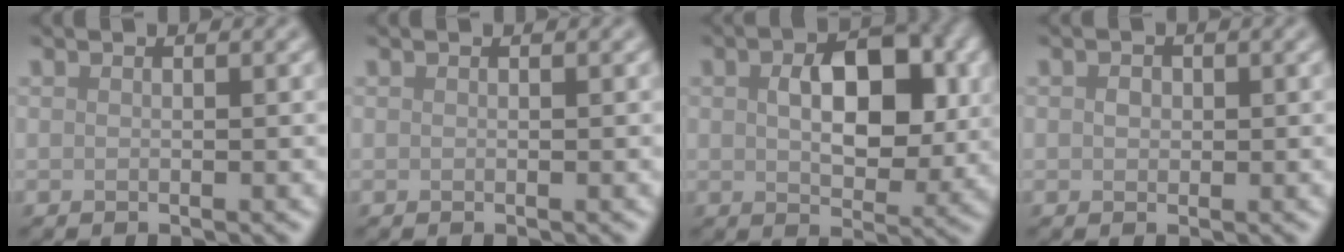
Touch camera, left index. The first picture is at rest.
{"total": 0.0}
{"total": 7.4, "force": [1.3, 4.3, 5.9], "torque": [-0.088, -0.003, 0.022]}
{"total": 0.9, "force": [0.1, 0.8, 0.4], "torque": [-0.008, -0.001, 0.000]}